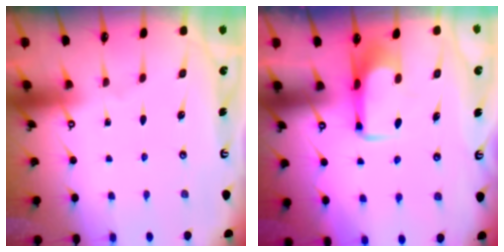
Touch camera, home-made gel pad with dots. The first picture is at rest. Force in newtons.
{"total": 6.6, "press": 6.4, "slide": 1.6}